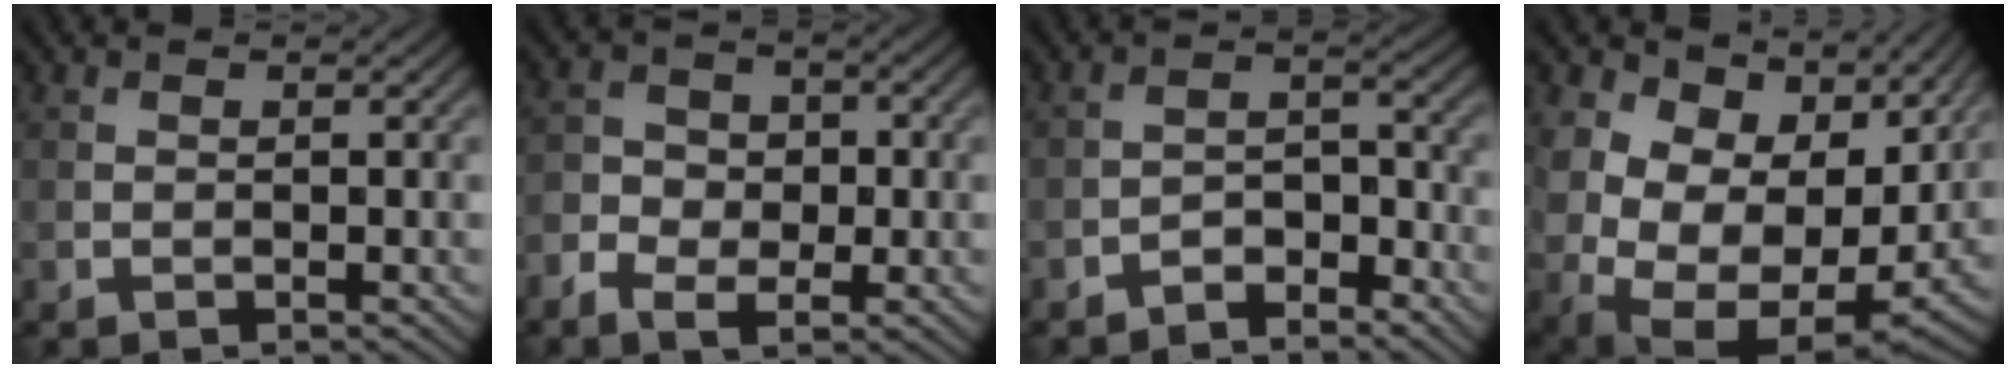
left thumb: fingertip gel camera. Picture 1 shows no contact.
{"total": 5.5, "force": [-2.4, 3.8, 3.1], "torque": [-0.052, -0.007, -0.048]}
{"total": 3.7, "force": [-3.0, 1.4, 1.7], "torque": [-0.024, 0.012, -0.059]}
{"total": 15.2, "force": [5.3, 11.0, 9.2], "torque": [-0.209, 0.006, 0.109]}